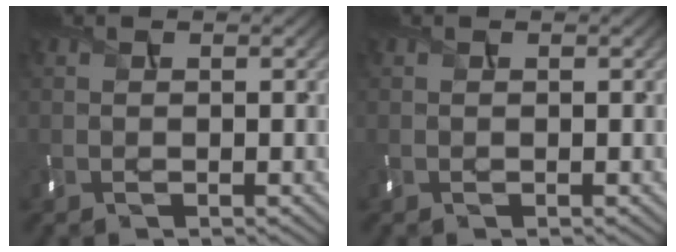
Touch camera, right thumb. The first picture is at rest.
{"total": 0.0}